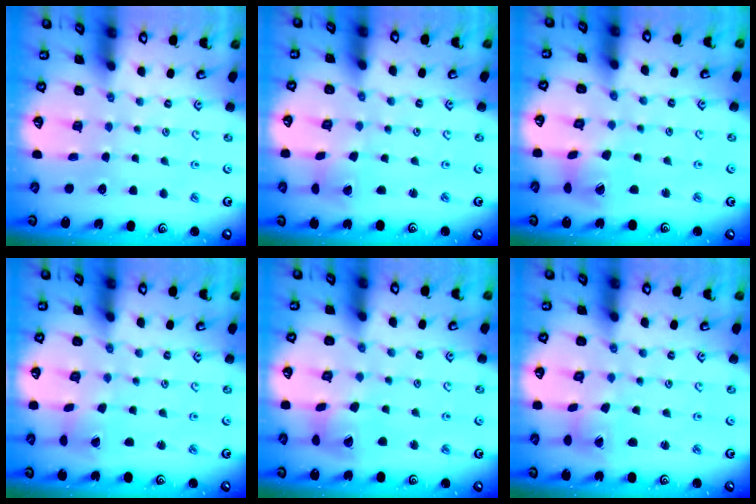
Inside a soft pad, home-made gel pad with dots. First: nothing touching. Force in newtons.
{"total": 2.0, "press": 2.0, "slide": 0.3}
{"total": 6.8, "press": 6.8, "slide": 0.8}
{"total": 1.2, "press": 1.1, "slide": 0.3}
{"total": 11.2, "press": 11.1, "slide": 1.5}
{"total": 1.7, "press": 1.6, "slide": 0.2}